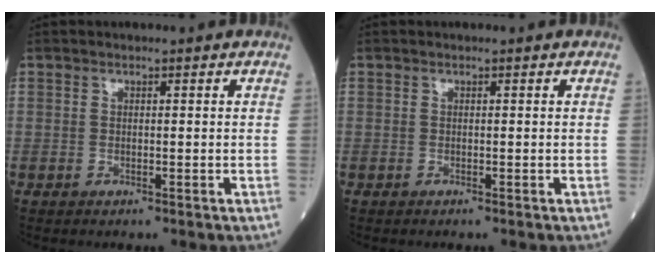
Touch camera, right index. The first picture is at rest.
{"total": 0.0}